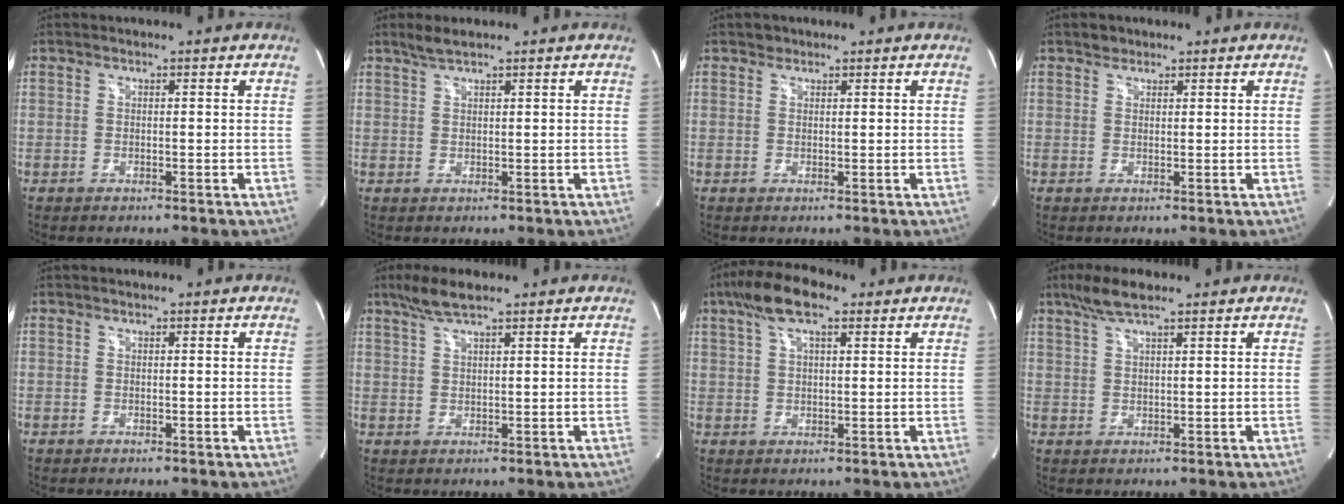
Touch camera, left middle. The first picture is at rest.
{"total": 2.1, "force": [1.8, 0.1, 1.0], "torque": [-0.028, 0.005, 0.037]}
{"total": 0.9, "force": [0.7, 0.5, -0.1], "torque": [0.002, -0.002, 0.008]}
{"total": 1.2, "force": [0.9, 0.8, 0.0], "torque": [0.001, 0.000, 0.012]}
{"total": 0.0}
{"total": 4.7, "force": [3.5, 0.5, 3.0], "torque": [-0.072, 0.010, 0.071]}
{"total": 8.2, "force": [4.8, 2.5, 6.2], "torque": [-0.126, 0.028, 0.085]}
{"total": 4.9, "force": [3.6, 0.6, 3.3], "torque": [-0.076, 0.012, 0.072]}